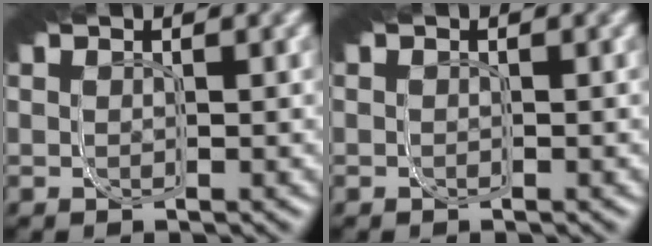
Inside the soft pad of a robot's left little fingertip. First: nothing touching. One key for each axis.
{"total": 0.7, "fx": -0.4, "fy": -0.3, "fz": -0.4, "tx": 0.004, "ty": -0.003, "tz": -0.004}